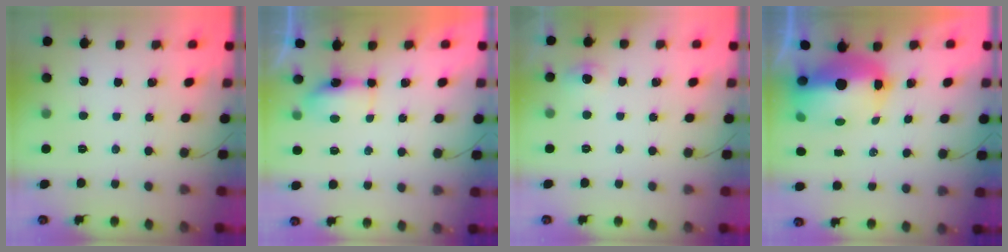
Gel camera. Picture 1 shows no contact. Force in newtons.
{"total": 12.4, "press": 6.0, "slide": 10.9}
{"total": 11.9, "press": 5.2, "slide": 10.7}
{"total": 12.4, "press": 12.1, "slide": 2.6}